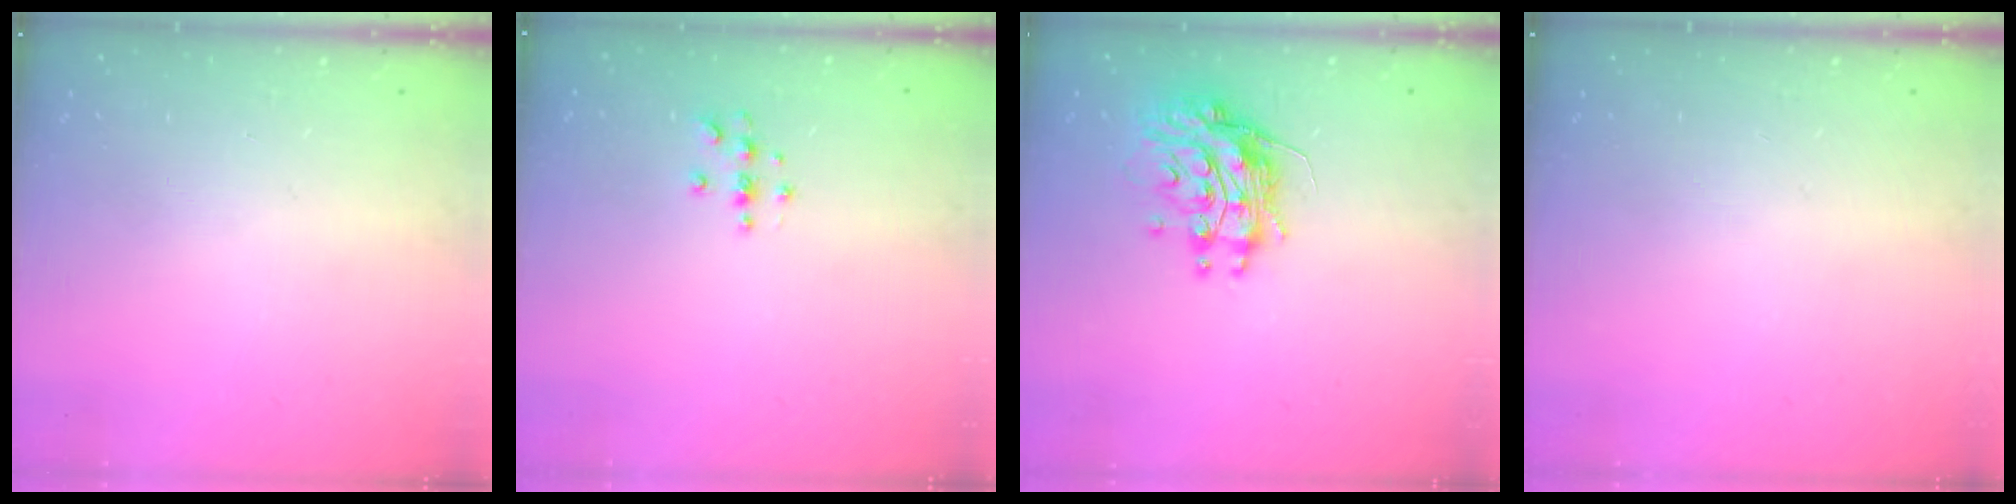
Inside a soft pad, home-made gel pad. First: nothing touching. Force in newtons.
{"total": 3.9, "press": 3.8, "slide": 0.4}
{"total": 12.2, "press": 12.1, "slide": 0.9}
{"total": 0.0}